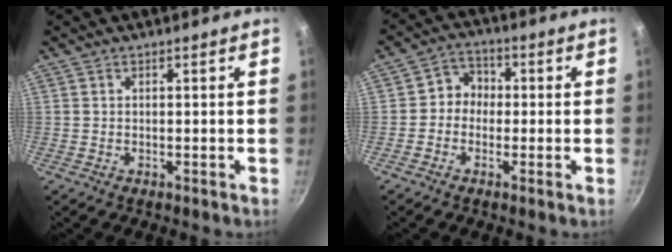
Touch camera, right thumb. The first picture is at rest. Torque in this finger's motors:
{"motor_torque": [-0.24, 0.24, 0.09, -0.06, 0.05]}